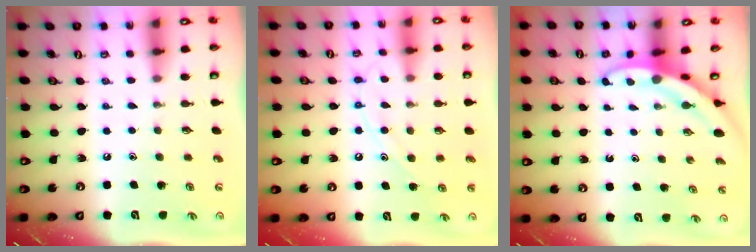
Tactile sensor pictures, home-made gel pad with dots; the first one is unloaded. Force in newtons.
{"total": 8.7, "press": 8.7, "slide": 0.6}
{"total": 3.3, "press": 3.3, "slide": 0.2}